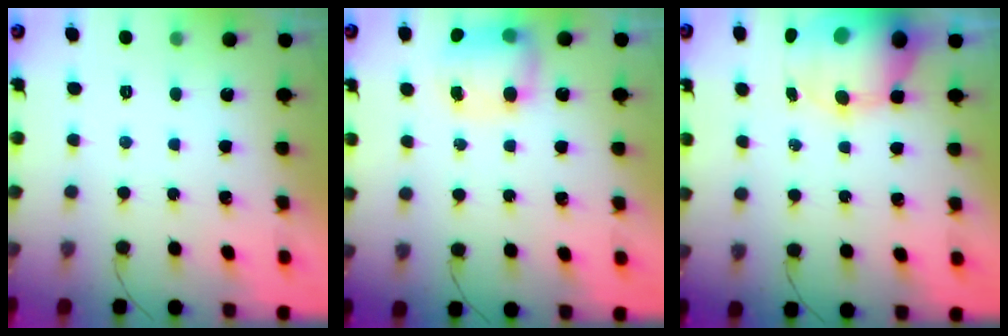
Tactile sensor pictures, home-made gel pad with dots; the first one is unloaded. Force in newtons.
{"total": 8.3, "press": 8.2, "slide": 1.0}
{"total": 11.9, "press": 11.4, "slide": 3.4}